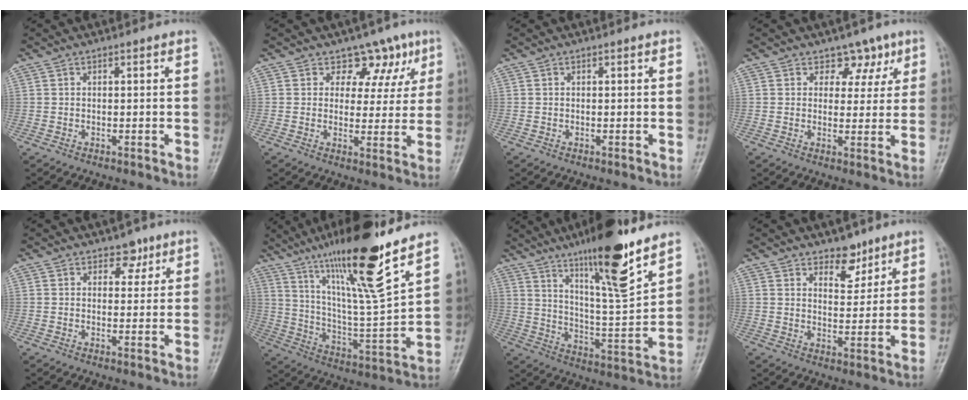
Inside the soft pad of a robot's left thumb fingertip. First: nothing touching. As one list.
[{"total": 6.3, "force": [3.8, 4.8, 1.7], "torque": [0.026, -0.013, 0.050]}, {"total": 0.0}, {"total": 4.8, "force": [2.9, 3.5, 1.4], "torque": [0.019, -0.012, 0.039]}, {"total": 3.4, "force": [2.1, 2.3, 1.2], "torque": [0.009, -0.011, 0.029]}, {"total": 21.5, "force": [14.6, 2.0, 15.7], "torque": [-0.246, -0.071, 0.257]}, {"total": 17.7, "force": [12.1, 2.5, 12.6], "torque": [-0.188, -0.074, 0.205]}, {"total": 5.7, "force": [4.2, 3.1, 2.4], "torque": [-0.007, -0.031, 0.067]}]